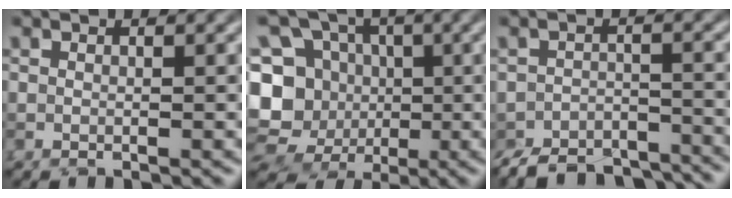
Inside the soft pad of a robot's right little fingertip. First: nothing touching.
{"total": 11.1, "force": [-0.8, 10.3, 4.1], "torque": [-0.113, 0.034, -0.030]}
{"total": 6.5, "force": [-6.2, 2.0, 0.9], "torque": [-0.005, -0.007, -0.091]}